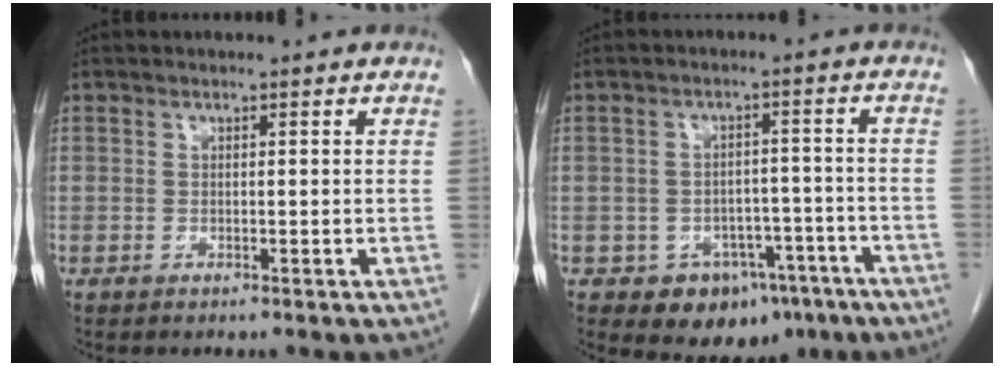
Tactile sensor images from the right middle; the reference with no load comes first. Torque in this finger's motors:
{"motor_torque": [0.12, -0.68, 0.09, 0.01]}